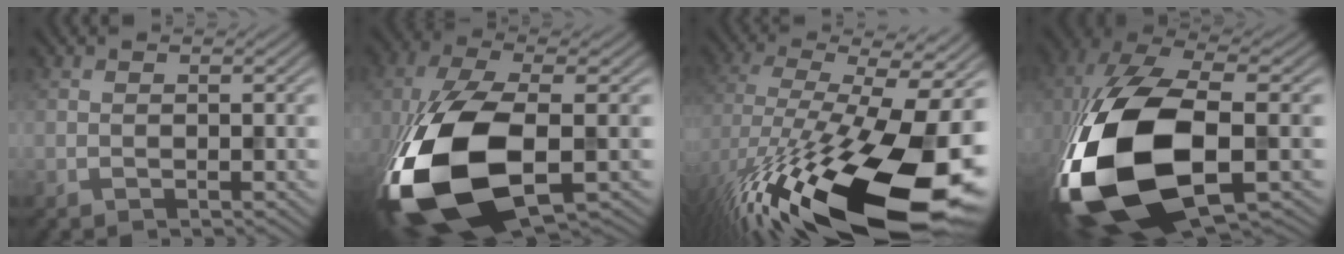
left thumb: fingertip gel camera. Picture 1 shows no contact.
{"total": 17.1, "force": [-4.8, 8.7, 13.9], "torque": [-0.345, -0.047, -0.073]}
{"total": 20.0, "force": [-8.3, 8.4, 16.2], "torque": [-0.297, -0.045, -0.120]}
{"total": 19.3, "force": [-4.9, 10.0, 15.8], "torque": [-0.380, -0.068, -0.053]}